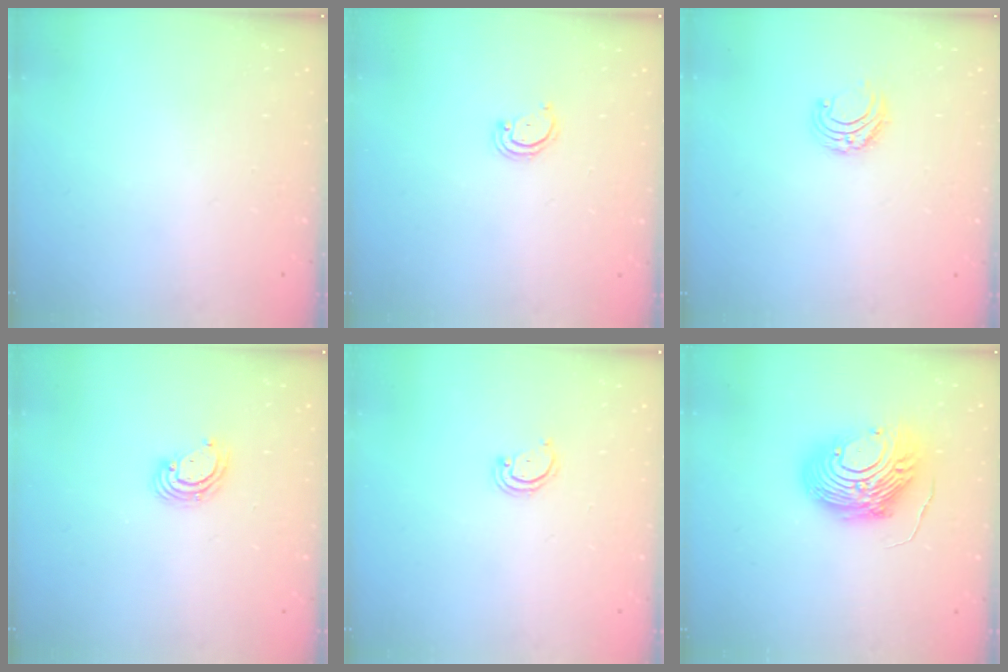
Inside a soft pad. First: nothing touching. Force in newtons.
{"total": 2.4, "press": 2.4, "slide": 0.2}
{"total": 6.3, "press": 6.3, "slide": 0.5}
{"total": 4.4, "press": 4.4, "slide": 0.4}
{"total": 2.4, "press": 2.4, "slide": 0.2}
{"total": 14.6, "press": 14.6, "slide": 1.5}